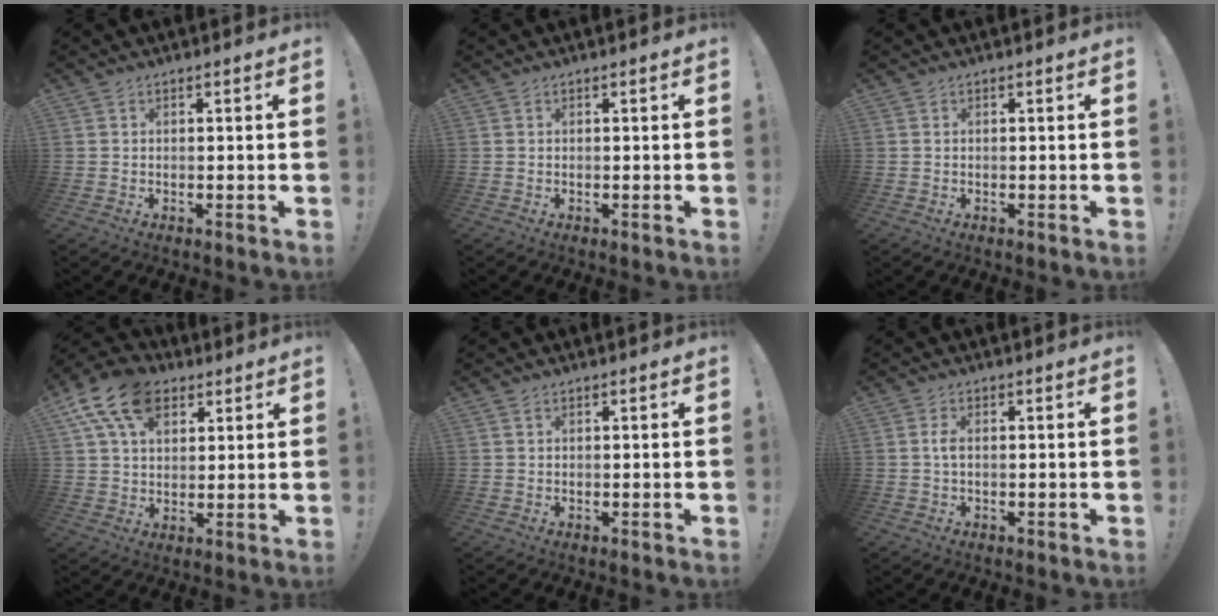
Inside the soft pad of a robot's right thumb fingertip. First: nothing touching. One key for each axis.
{"total": 0.0}
{"total": 0.0}
{"total": 15.3, "fx": 7.6, "fy": 9.9, "fz": 8.9, "tx": -0.159, "ty": -0.027, "tz": 0.143}
{"total": 0.7, "fx": 0.4, "fy": 0.4, "fz": 0.3, "tx": 0.000, "ty": -0.002, "tz": 0.007}
{"total": 2.0, "fx": -0.2, "fy": 0.7, "fz": 1.9, "tx": -0.036, "ty": 0.004, "tz": -0.004}